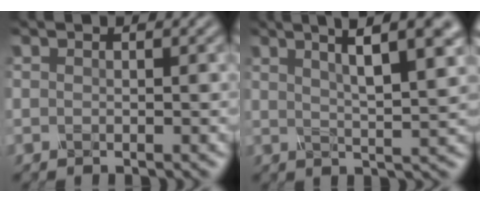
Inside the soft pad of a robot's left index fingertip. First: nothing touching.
{"total": 8.3, "force": [4.1, 2.1, 6.9], "torque": [-0.076, 0.027, 0.048]}